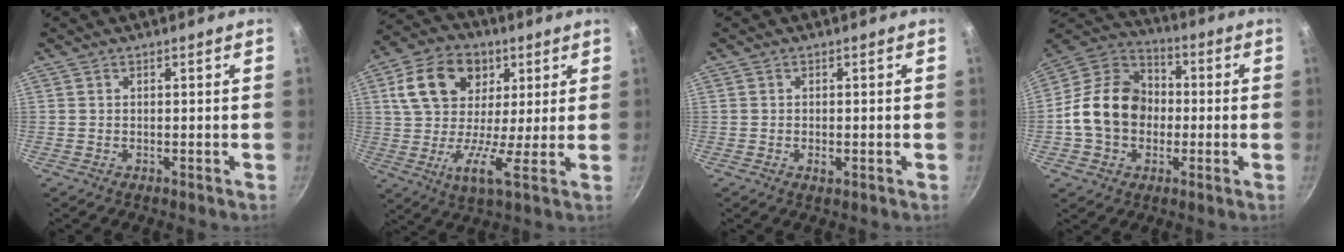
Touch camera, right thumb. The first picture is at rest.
{"total": 15.6, "force": [5.0, 10.5, 10.4], "torque": [-0.169, 0.002, 0.066]}
{"total": 1.6, "force": [-0.4, 0.8, 1.4], "torque": [-0.025, 0.000, -0.007]}
{"total": 14.3, "force": [-1.2, 11.4, 8.6], "torque": [-0.117, 0.032, -0.039]}